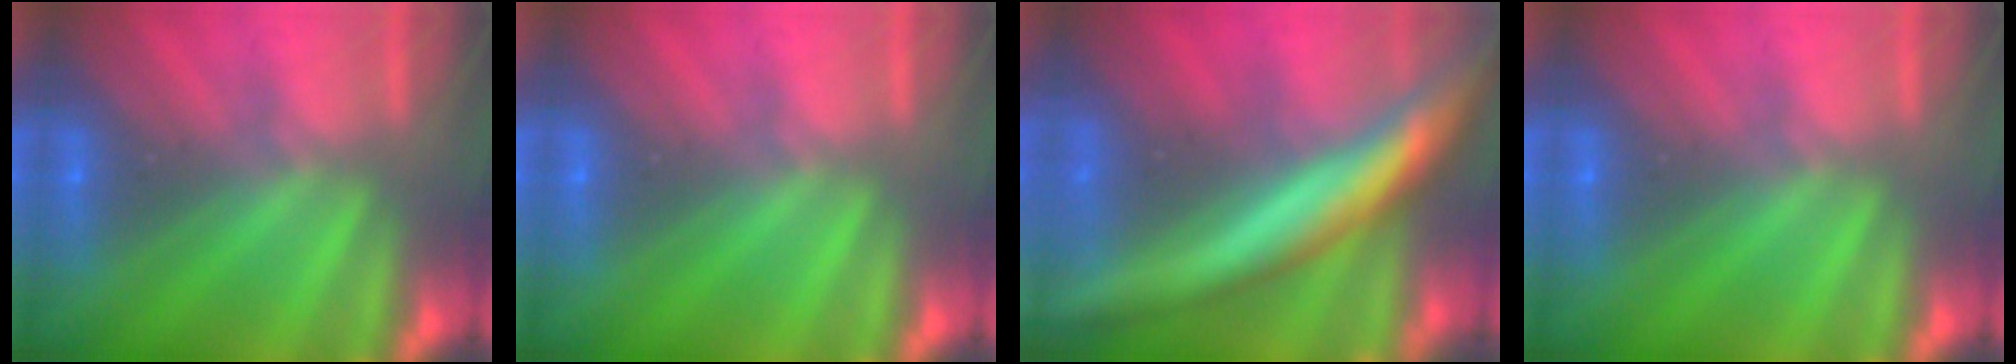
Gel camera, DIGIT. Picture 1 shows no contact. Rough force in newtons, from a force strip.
{"total": 0.0}
{"total": 8.7}
{"total": 0.0}